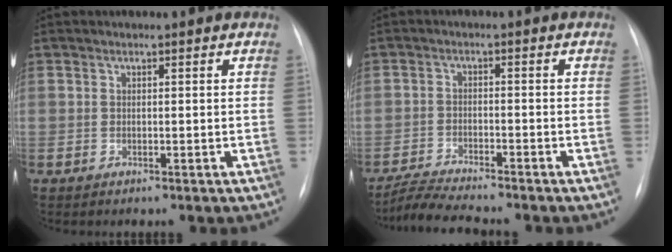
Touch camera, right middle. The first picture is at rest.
{"total": 6.2, "force": [-5.8, -0.5, 2.1], "torque": [-0.042, -0.020, -0.104]}